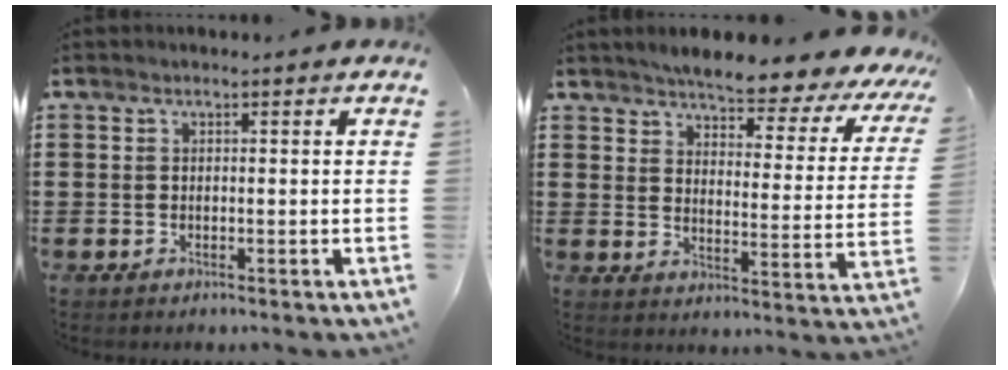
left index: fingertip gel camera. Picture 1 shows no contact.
{"total": 4.7, "force": [4.4, 0.1, 1.5], "torque": [-0.042, -0.043, 0.067]}